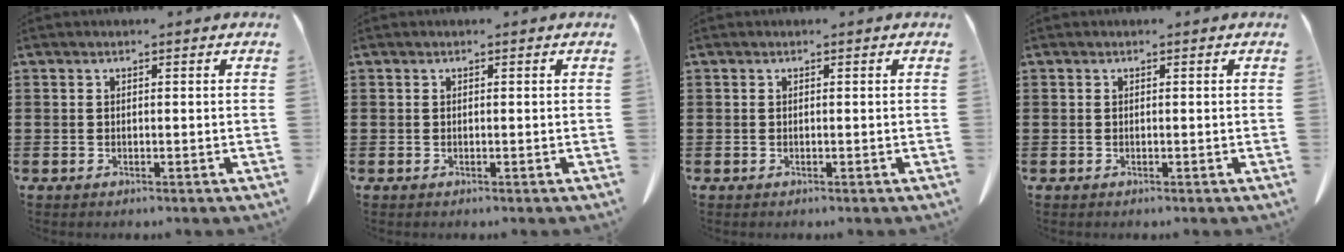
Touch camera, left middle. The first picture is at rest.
{"total": 0.0}
{"total": 0.0}
{"total": 0.0}